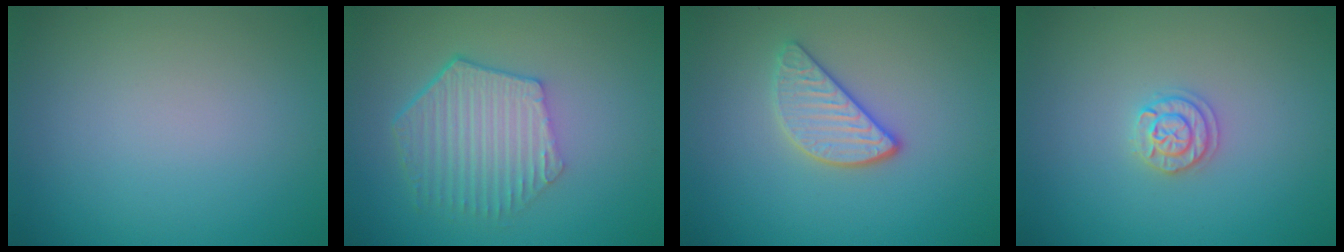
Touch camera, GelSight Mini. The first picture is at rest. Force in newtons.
{"total": 5.4, "press": 4.1, "slide": 3.6}
{"total": 2.9, "press": 2.7, "slide": 1.2}
{"total": 1.8, "press": 1.8, "slide": 0.3}